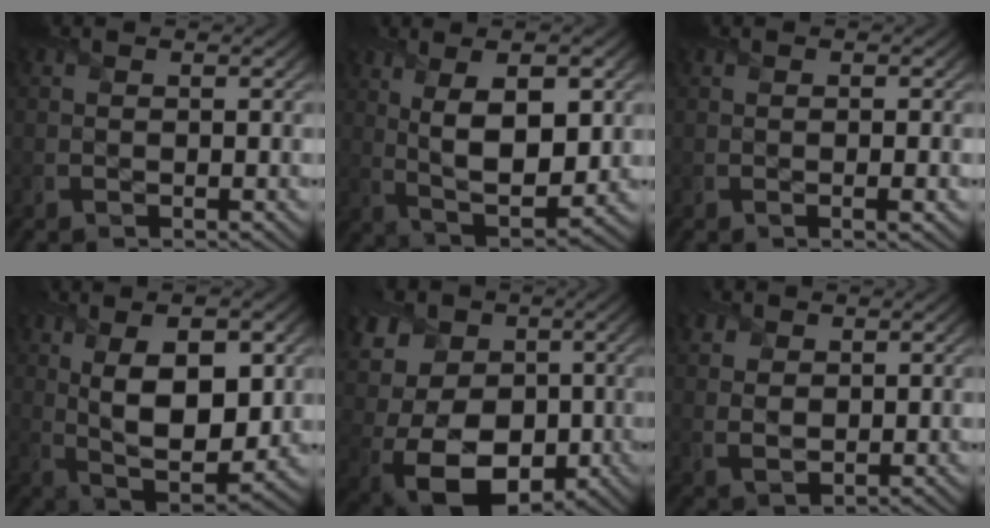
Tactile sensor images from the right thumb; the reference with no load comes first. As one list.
[{"total": 10.8, "force": [2.3, 4.6, 9.4], "torque": [-0.183, -0.007, 0.045]}, {"total": 1.1, "force": [0.0, 0.0, 1.1], "torque": [-0.018, 0.000, 0.000]}, {"total": 12.7, "force": [2.8, 5.9, 10.8], "torque": [-0.195, -0.005, 0.050]}, {"total": 15.9, "force": [0.6, 12.1, 10.2], "torque": [-0.235, 0.010, 0.004]}, {"total": 3.4, "force": [2.1, 2.0, 1.8], "torque": [-0.047, 0.002, 0.045]}]